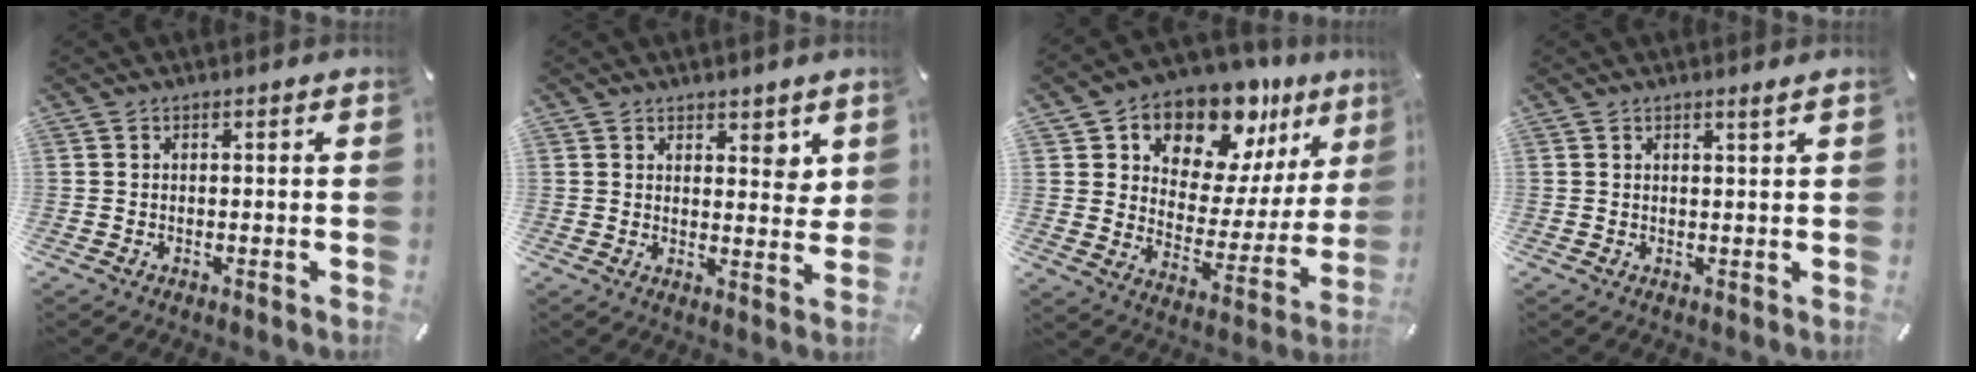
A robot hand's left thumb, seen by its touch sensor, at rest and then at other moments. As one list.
[{"total": 4.4, "force": [2.9, 2.7, 1.8], "torque": [-0.003, -0.021, 0.045]}, {"total": 14.6, "force": [11.5, 7.9, 4.5], "torque": [-0.079, -0.103, 0.204]}, {"total": 1.2, "force": [1.1, -0.1, 0.6], "torque": [-0.011, -0.003, 0.020]}]